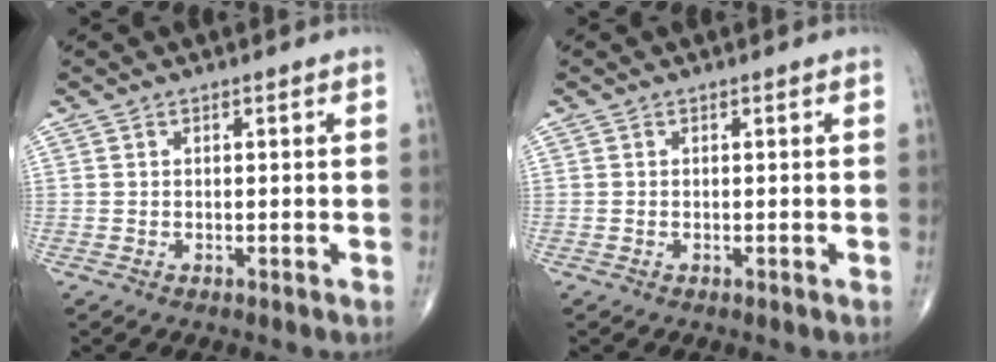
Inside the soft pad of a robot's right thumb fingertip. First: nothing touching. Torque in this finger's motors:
{"motor_torque": [0.55, -0.12, -0.11, -0.14, 0.01]}